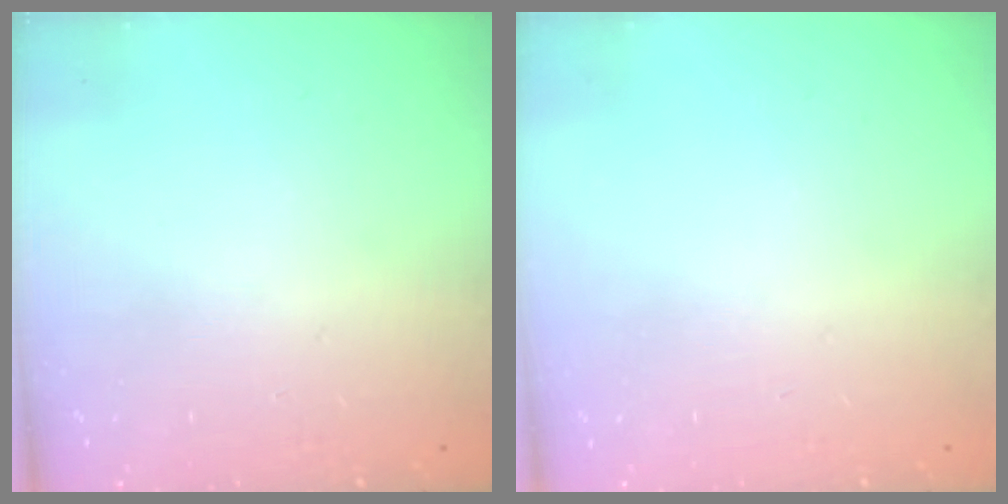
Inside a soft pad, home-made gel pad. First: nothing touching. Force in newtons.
{"total": 0.0}